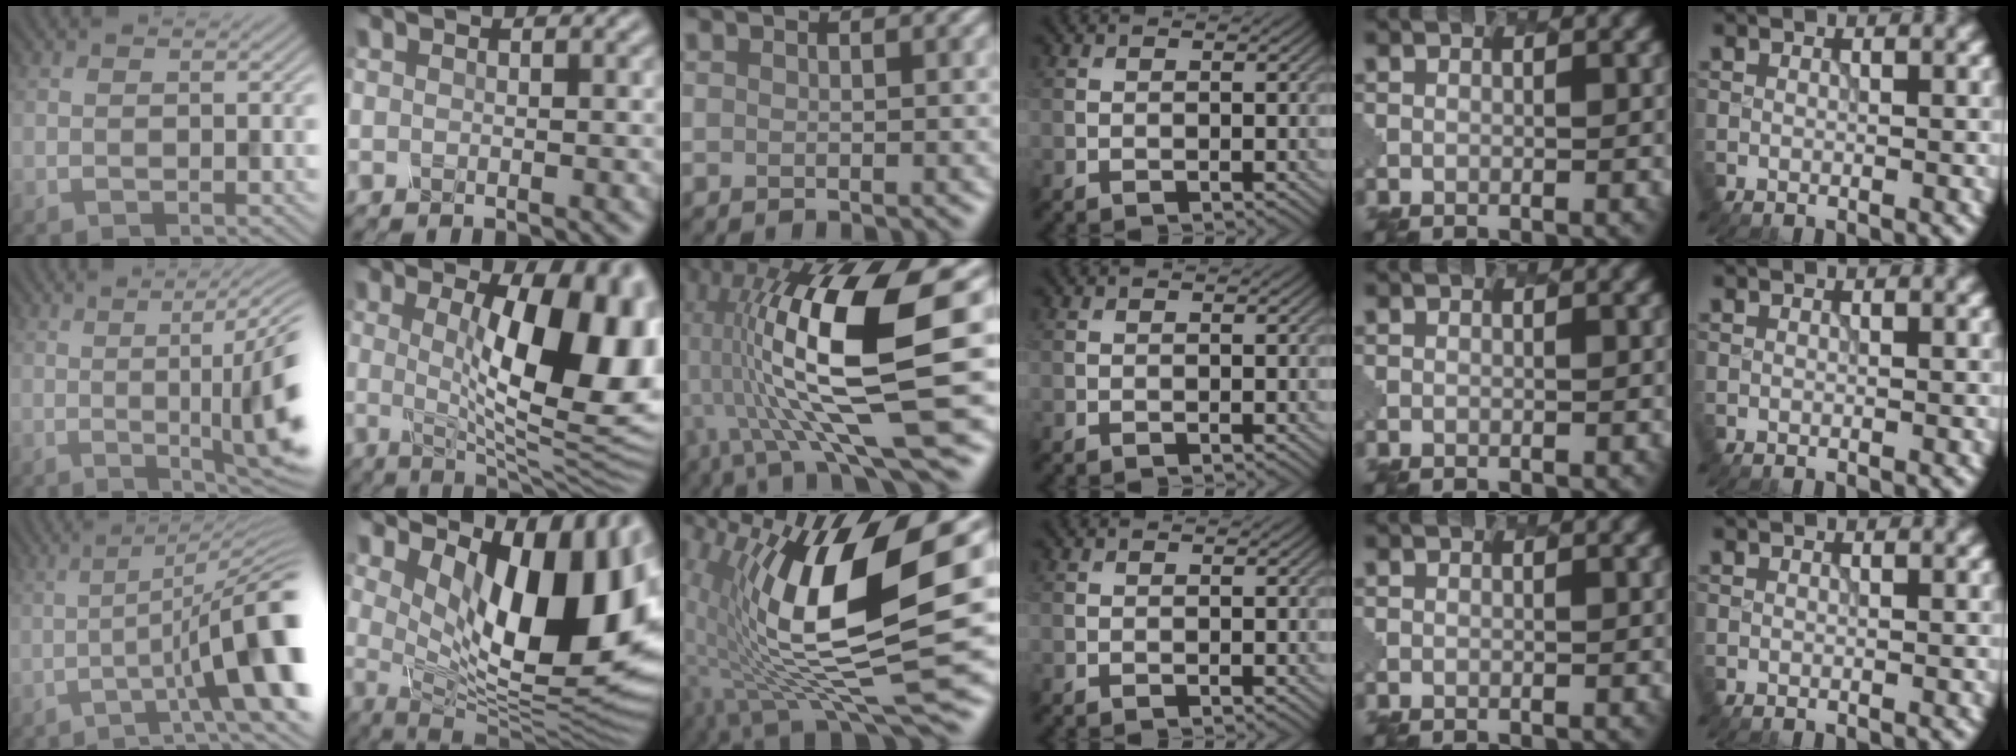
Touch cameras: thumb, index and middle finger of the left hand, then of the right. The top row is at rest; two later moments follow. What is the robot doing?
{"motion": "dispense", "object": "dispenser bottle"}